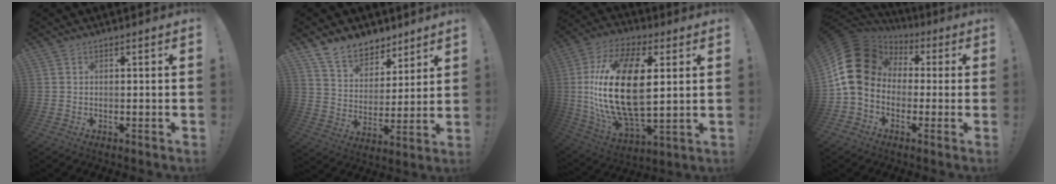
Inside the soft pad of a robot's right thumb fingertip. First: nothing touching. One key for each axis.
{"total": 11.6, "fx": 9.3, "fy": 6.1, "fz": 3.2, "tx": -0.061, "ty": -0.070, "tz": 0.178}
{"total": 25.8, "fx": 3.1, "fy": 13.1, "fz": 22.0, "tx": -0.444, "ty": -0.009, "tz": 0.051}
{"total": 15.8, "fx": 1.3, "fy": 12.3, "fz": 9.8, "tx": -0.172, "ty": 0.005, "tz": 0.028}